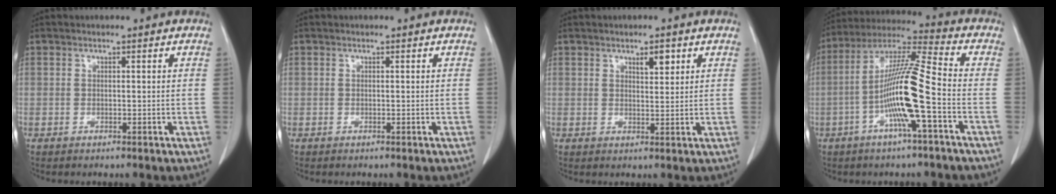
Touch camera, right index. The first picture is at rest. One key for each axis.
{"total": 0.0}
{"total": 2.6, "fx": 1.5, "fy": 0.9, "fz": 2.0, "tx": -0.033, "ty": -0.003, "tz": 0.025}
{"total": 13.2, "fx": -3.7, "fy": -0.1, "fz": 12.7, "tx": -0.245, "ty": 0.009, "tz": -0.077}